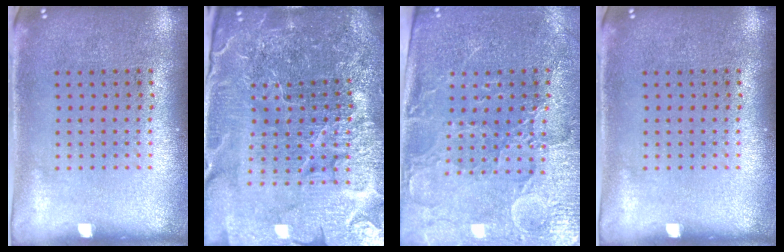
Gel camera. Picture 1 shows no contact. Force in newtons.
{"total": 6.5, "press": 5.7, "slide": 3.1}
{"total": 3.5, "press": 3.3, "slide": 1.2}
{"total": 0.0}